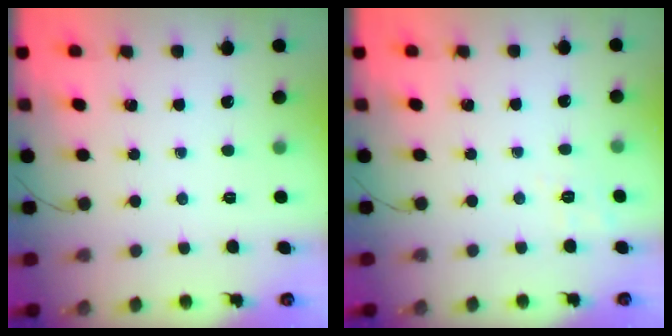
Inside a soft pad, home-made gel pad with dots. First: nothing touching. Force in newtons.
{"total": 3.3, "press": 2.7, "slide": 1.9}